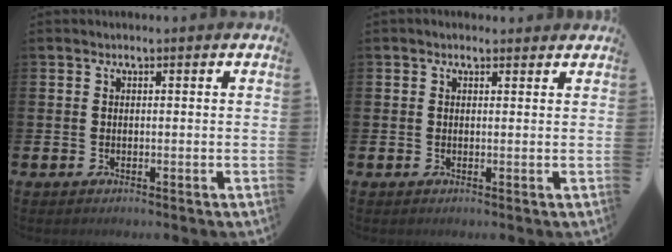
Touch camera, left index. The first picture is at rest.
{"total": 0.8, "force": [0.6, 0.4, 0.4], "torque": [0.002, 0.003, 0.009]}